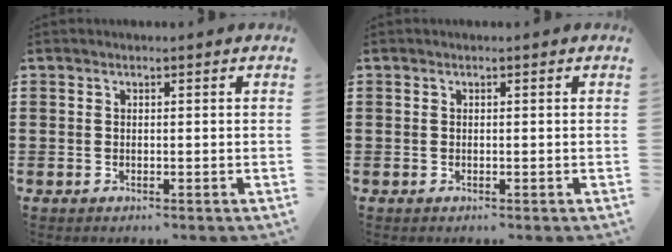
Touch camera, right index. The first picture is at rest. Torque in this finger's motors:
{"motor_torque": [-0.10, 0.33, -0.01, 0.00]}